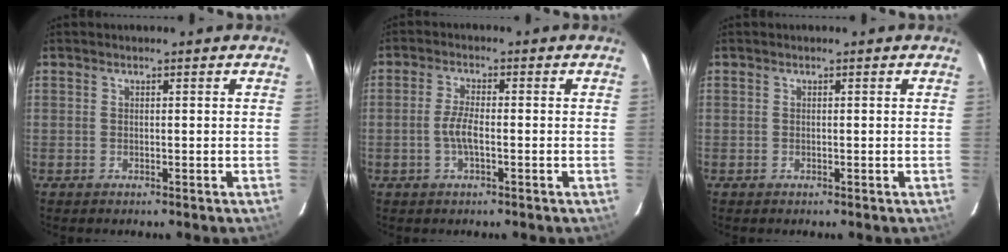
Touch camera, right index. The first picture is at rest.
{"total": 3.8, "force": [-1.0, 1.0, 3.6], "torque": [-0.074, 0.001, -0.020]}
{"total": 0.0}